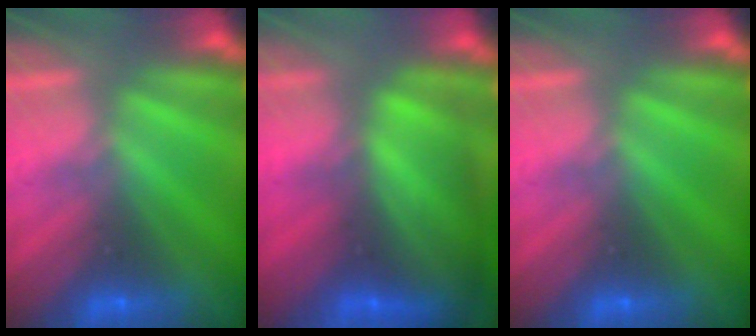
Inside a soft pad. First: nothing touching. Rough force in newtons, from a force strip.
{"total": 8.5}
{"total": 0.0}